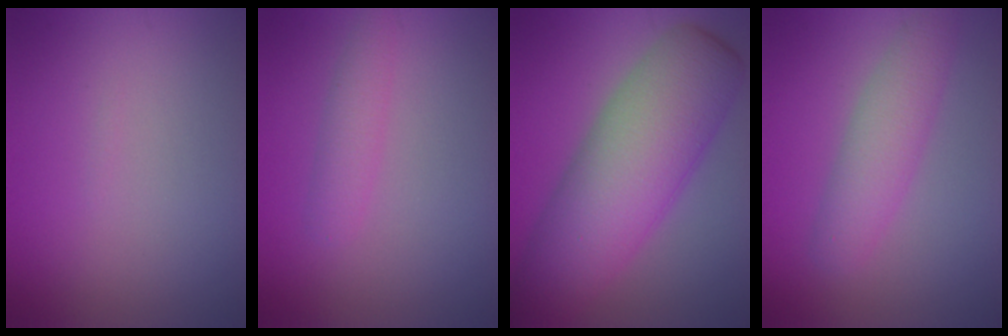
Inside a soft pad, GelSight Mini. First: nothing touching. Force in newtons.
{"total": 1.9, "press": 1.9, "slide": 0.1}
{"total": 10.5, "press": 10.5, "slide": 0.2}
{"total": 3.7, "press": 3.7, "slide": 0.1}